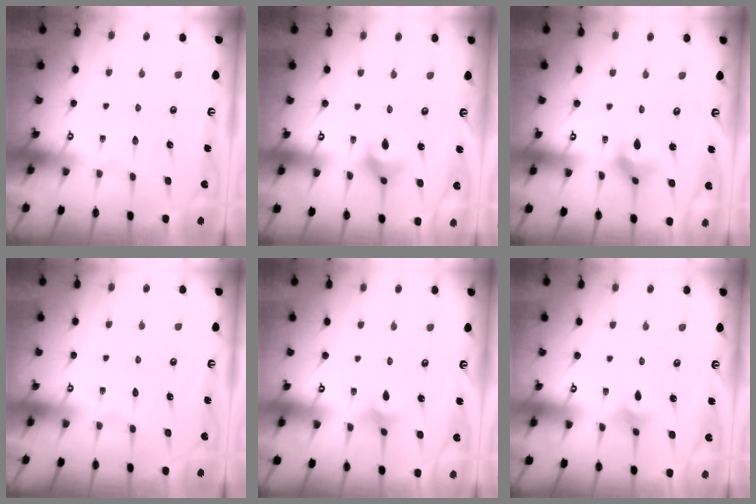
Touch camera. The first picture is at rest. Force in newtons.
{"total": 6.1, "press": 5.8, "slide": 1.7}
{"total": 4.0, "press": 3.9, "slide": 0.5}
{"total": 0.0}
{"total": 2.3, "press": 2.2, "slide": 0.5}
{"total": 2.3, "press": 2.2, "slide": 0.5}